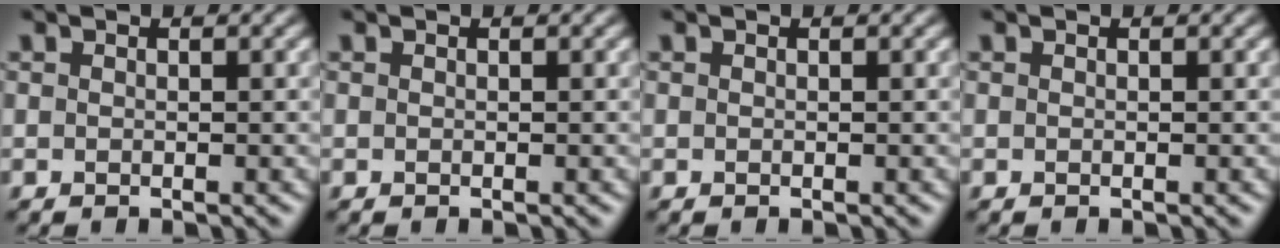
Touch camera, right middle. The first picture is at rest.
{"total": 0.0}
{"total": 0.0}
{"total": 0.0}